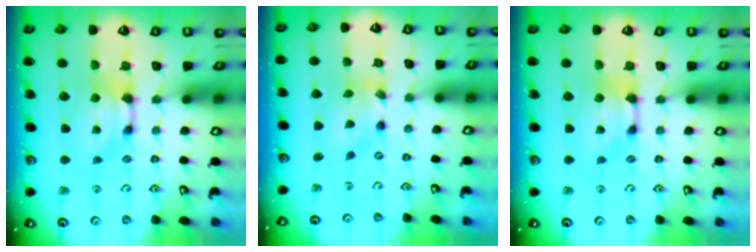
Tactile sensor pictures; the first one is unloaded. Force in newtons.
{"total": 1.9, "press": 1.3, "slide": 1.4}
{"total": 0.0}